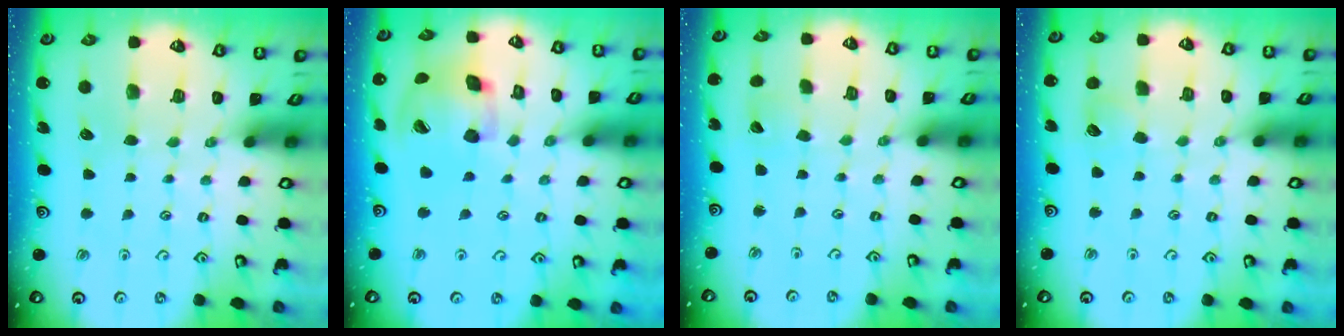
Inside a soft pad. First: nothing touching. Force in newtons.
{"total": 18.1, "press": 17.9, "slide": 2.8}
{"total": 1.8, "press": 1.8, "slide": 0.1}
{"total": 4.7, "press": 4.7, "slide": 0.6}